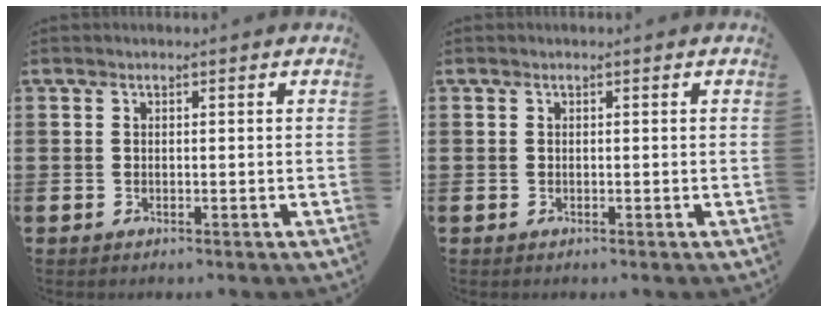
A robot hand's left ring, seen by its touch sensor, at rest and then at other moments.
{"total": 0.0}